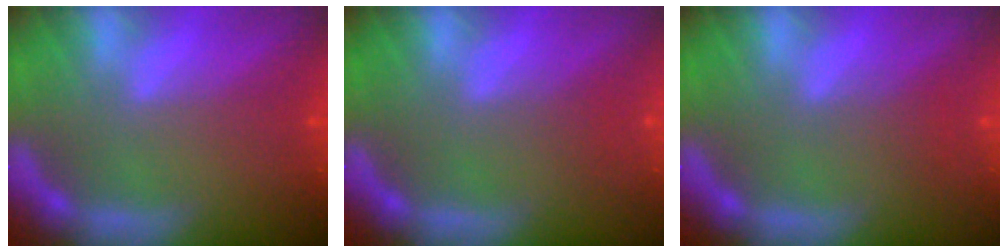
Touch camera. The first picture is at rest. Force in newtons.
{"total": 1.0}
{"total": 1.5}